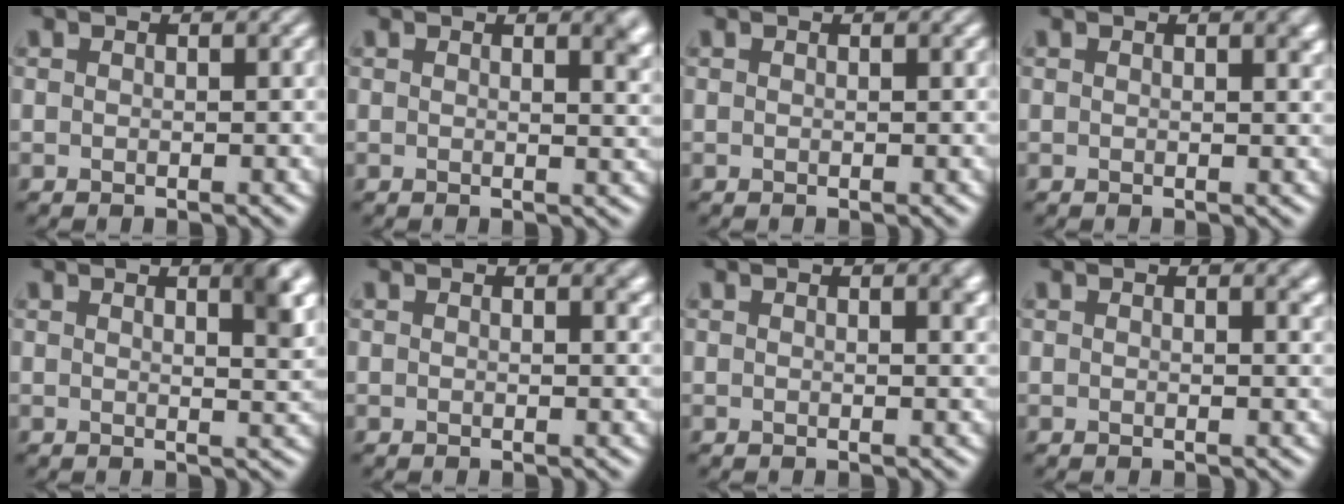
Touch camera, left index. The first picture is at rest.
{"total": 2.6, "force": [1.6, 1.0, 1.8], "torque": [-0.007, 0.002, 0.021]}
{"total": 0.0}
{"total": 1.3, "force": [0.7, 0.4, 1.0], "torque": [-0.007, 0.002, 0.011]}
{"total": 3.8, "force": [1.9, 1.2, 3.1], "torque": [-0.029, 0.003, 0.025]}
{"total": 1.1, "force": [0.8, 0.3, 0.8], "torque": [-0.004, 0.001, 0.012]}
{"total": 1.6, "force": [0.9, 0.6, 1.3], "torque": [-0.007, 0.004, 0.011]}
{"total": 1.2, "force": [0.8, 0.4, 0.8], "torque": [-0.004, 0.001, 0.013]}